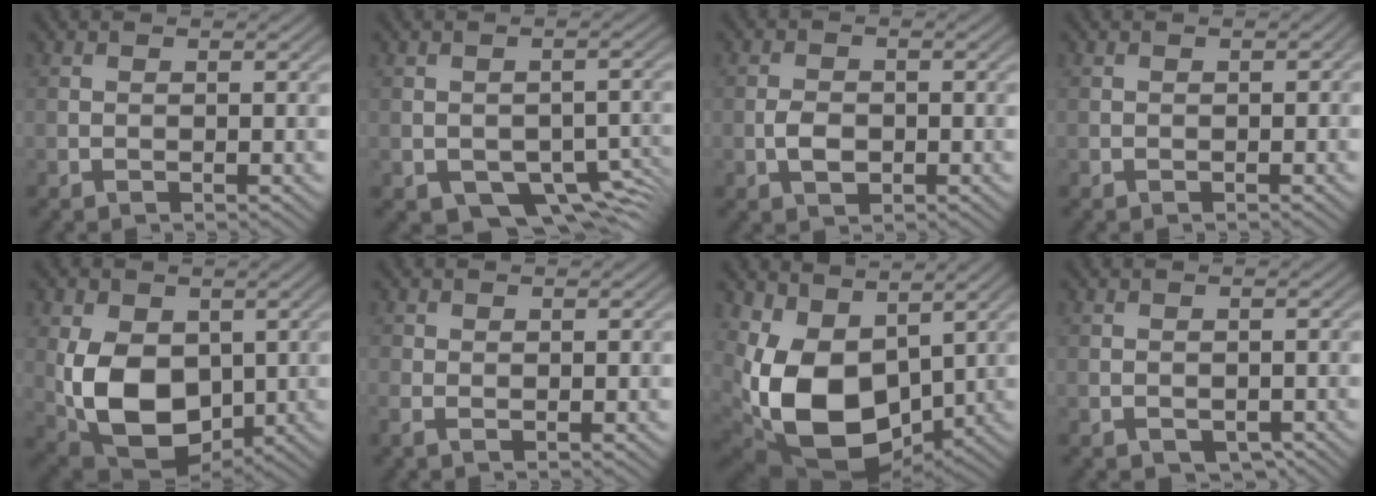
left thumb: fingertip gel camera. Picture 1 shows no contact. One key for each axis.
{"total": 7.9, "fx": -4.3, "fy": 4.4, "fz": 5.0, "tx": -0.072, "ty": -0.018, "tz": -0.057}
{"total": 2.7, "fx": -0.7, "fy": 1.8, "fz": 1.9, "tx": -0.037, "ty": -0.001, "tz": -0.015}
{"total": 0.5, "fx": -0.1, "fy": 0.4, "fz": 0.3, "tx": -0.003, "ty": -0.003, "tz": -0.001}
{"total": 12.2, "fx": -0.5, "fy": 8.3, "fz": 9.0, "tx": -0.208, "ty": -0.022, "tz": -0.006}
{"total": 1.3, "fx": -0.2, "fy": 0.8, "fz": 1.0, "tx": -0.025, "ty": -0.001, "tz": -0.006}
{"total": 13.5, "fx": 1.0, "fy": 9.0, "fz": 10.0, "tx": -0.235, "ty": -0.027, "tz": 0.025}
{"total": 2.1, "fx": -1.1, "fy": 1.2, "fz": 1.3, "tx": -0.026, "ty": -0.007, "tz": -0.014}